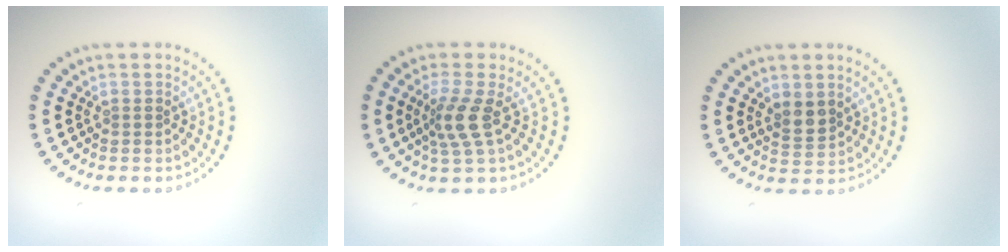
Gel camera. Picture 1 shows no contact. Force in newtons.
{"total": 2.8, "press": 2.0, "slide": 2.0}
{"total": 2.0, "press": 1.7, "slide": 1.0}